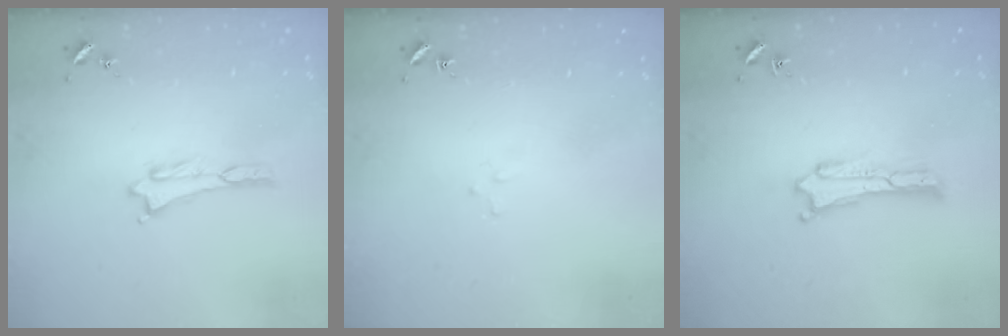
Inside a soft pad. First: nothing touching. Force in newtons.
{"total": 1.6, "press": 1.6, "slide": 0.1}
{"total": 0.0}